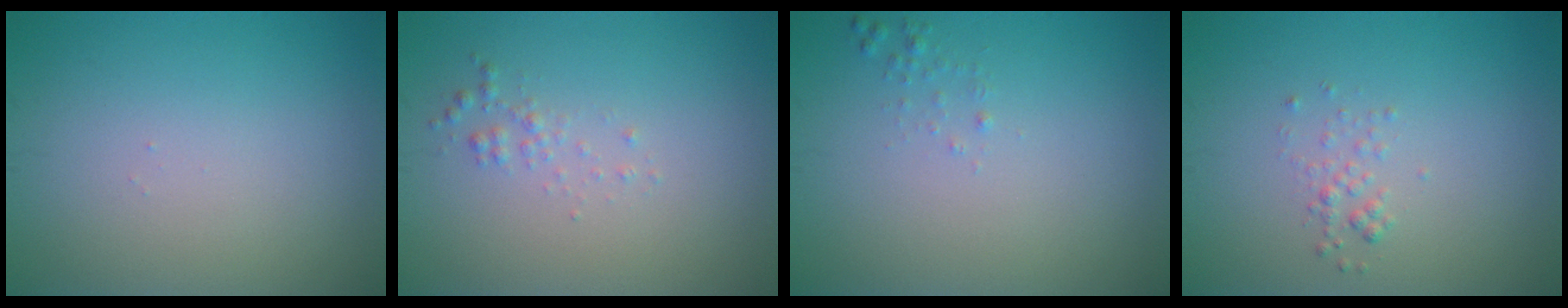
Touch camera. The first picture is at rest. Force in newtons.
{"total": 0.9, "press": 0.9, "slide": 0.0}
{"total": 0.6, "press": 0.6, "slide": 0.0}
{"total": 1.0, "press": 1.0, "slide": 0.1}